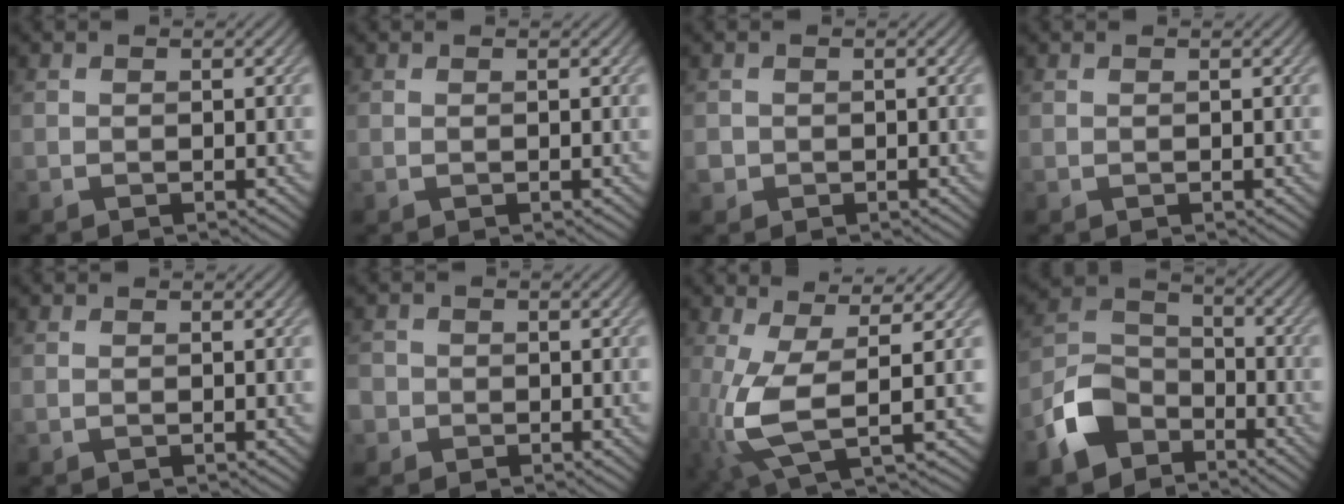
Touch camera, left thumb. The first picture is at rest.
{"total": 0.0}
{"total": 1.5, "force": [-0.4, 1.4, 0.2], "torque": [-0.002, -0.003, -0.011]}
{"total": 0.0}
{"total": 0.0}
{"total": 2.3, "force": [-0.7, 2.2, 0.3], "torque": [-0.006, 0.001, -0.026]}
{"total": 7.4, "force": [0.1, 1.9, 7.1], "torque": [-0.166, 0.006, -0.004]}
{"total": 8.9, "force": [-5.3, 5.8, 4.2], "torque": [-0.101, -0.005, -0.130]}